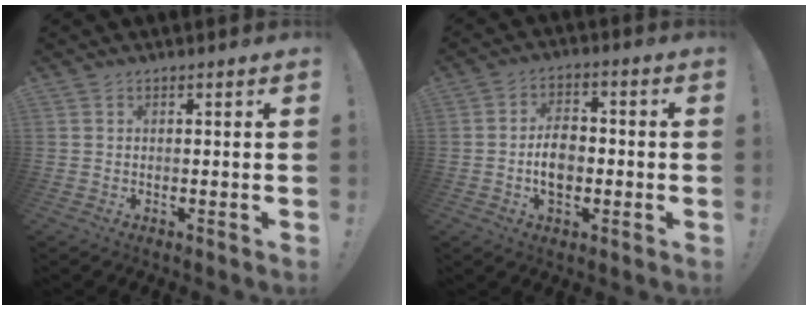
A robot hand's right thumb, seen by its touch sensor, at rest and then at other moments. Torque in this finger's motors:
{"motor_torque": [0.20, 0.13, 0.16, 0.24, 0.18]}